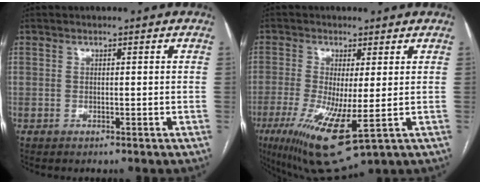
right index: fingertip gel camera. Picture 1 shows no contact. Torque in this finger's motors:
{"motor_torque": [1.40, -0.74, 0.34, 0.10]}